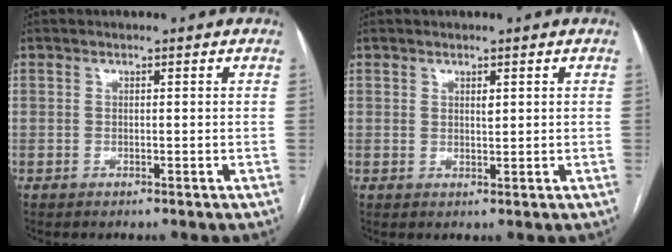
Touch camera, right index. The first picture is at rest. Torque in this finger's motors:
{"motor_torque": [0.02, 0.01, -0.02, 0.02]}